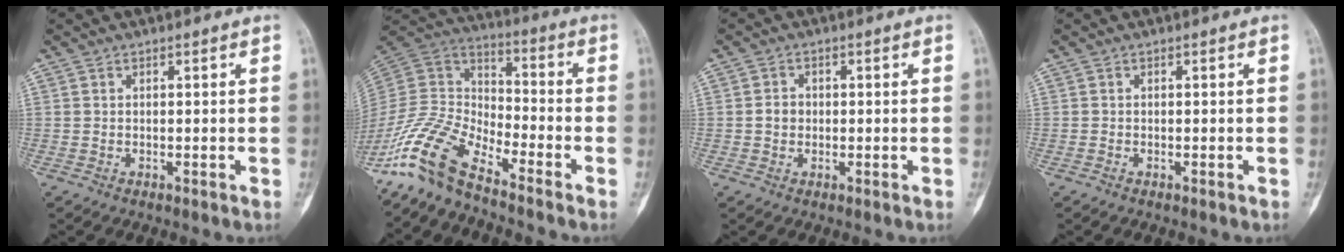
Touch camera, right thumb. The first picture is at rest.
{"total": 13.2, "force": [-10.6, 4.0, 6.8], "torque": [-0.141, 0.078, -0.220]}
{"total": 2.3, "force": [-0.2, 2.1, 1.1], "torque": [-0.009, 0.007, -0.006]}
{"total": 0.0}